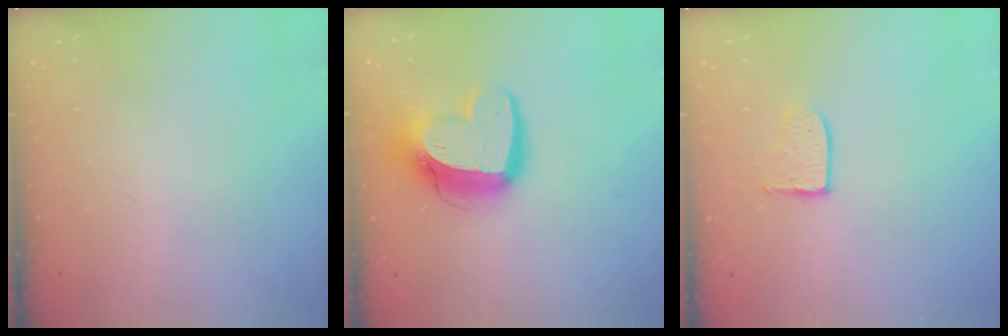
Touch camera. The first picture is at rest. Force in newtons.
{"total": 15.5, "press": 15.4, "slide": 1.8}
{"total": 5.5, "press": 5.5, "slide": 0.2}